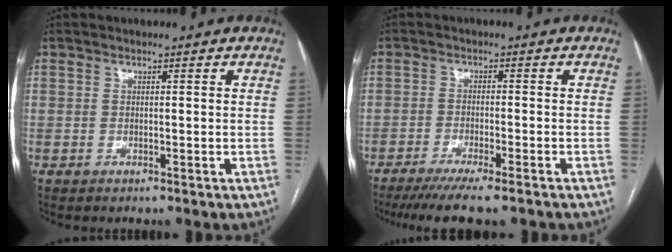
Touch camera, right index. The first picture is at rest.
{"total": 9.7, "force": [-7.8, 0.5, 5.7], "torque": [-0.078, -0.021, -0.120]}